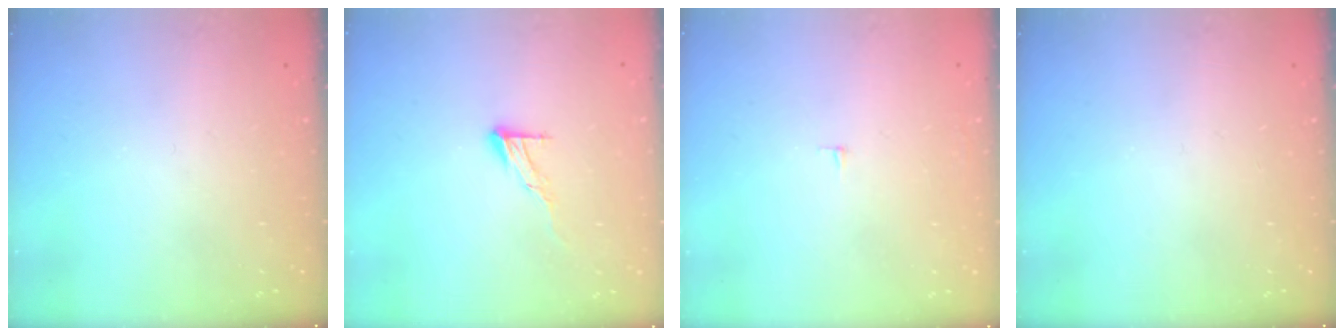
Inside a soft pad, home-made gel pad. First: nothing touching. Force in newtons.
{"total": 7.5, "press": 7.5, "slide": 0.5}
{"total": 2.7, "press": 2.7, "slide": 0.2}
{"total": 0.0}